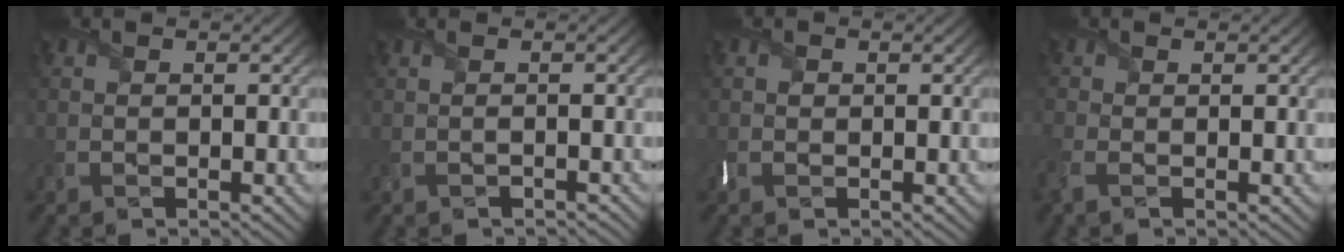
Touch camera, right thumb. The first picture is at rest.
{"total": 0.9, "force": [-0.3, 0.0, 0.8], "torque": [-0.018, -0.002, -0.009]}
{"total": 0.7, "force": [0.1, 0.7, 0.2], "torque": [-0.001, -0.002, -0.001]}
{"total": 2.6, "force": [-1.0, 1.5, 1.9], "torque": [-0.061, -0.009, -0.029]}